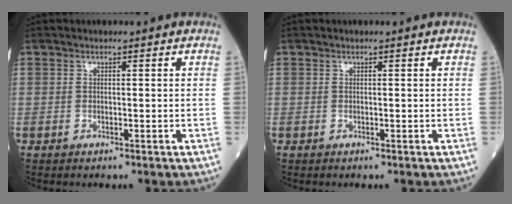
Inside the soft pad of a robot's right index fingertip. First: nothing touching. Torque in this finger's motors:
{"motor_torque": [0.01, -0.01, 0.00, 0.00]}